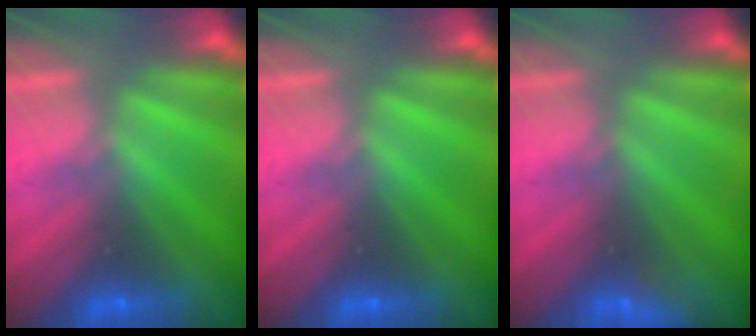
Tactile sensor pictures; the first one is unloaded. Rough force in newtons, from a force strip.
{"total": 0.0}
{"total": 2.9}